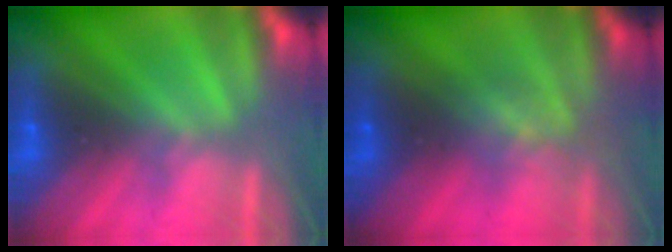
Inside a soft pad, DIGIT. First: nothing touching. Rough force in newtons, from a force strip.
{"total": 2.7}